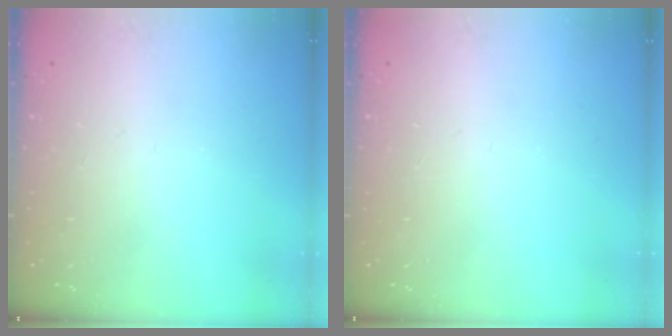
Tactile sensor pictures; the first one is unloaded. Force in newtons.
{"total": 0.0}